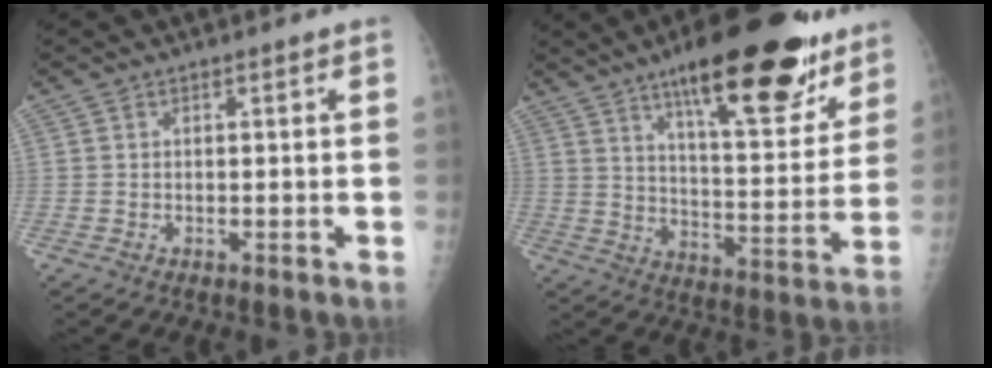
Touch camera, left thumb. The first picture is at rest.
{"total": 23.5, "force": [15.1, 7.1, 16.5], "torque": [-0.199, -0.063, 0.226]}